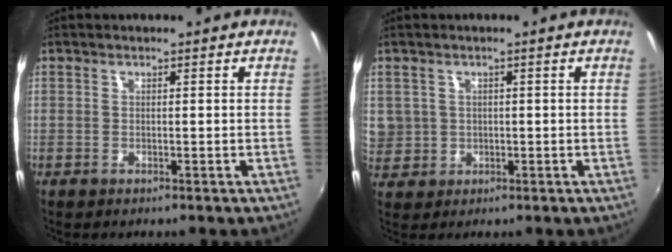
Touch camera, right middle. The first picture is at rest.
{"total": 6.7, "force": [0.3, 6.4, 1.8], "torque": [-0.055, 0.007, 0.016]}